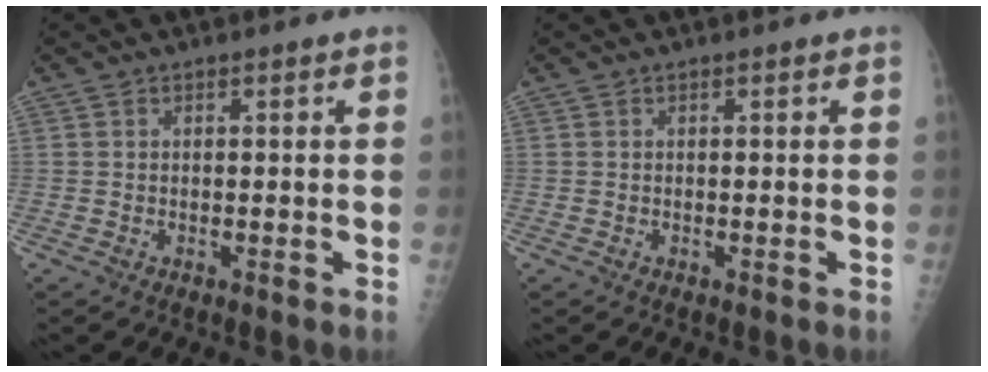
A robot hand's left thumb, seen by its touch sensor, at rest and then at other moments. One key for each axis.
{"total": 0.0}